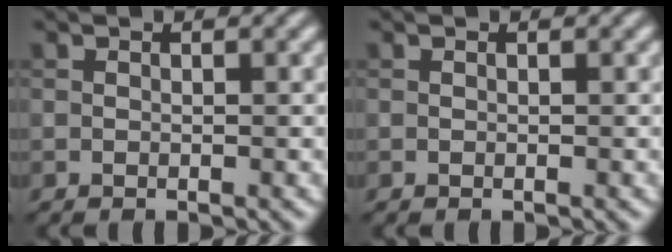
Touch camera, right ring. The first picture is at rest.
{"total": 0.0}